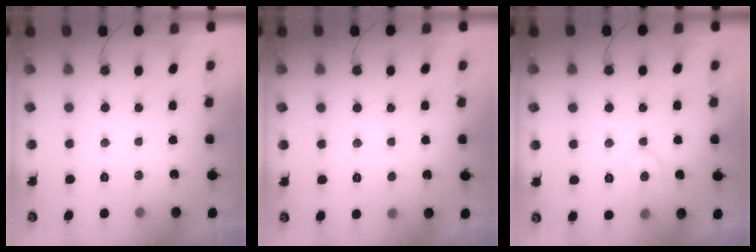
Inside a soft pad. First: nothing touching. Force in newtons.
{"total": 1.1, "press": 1.1, "slide": 0.1}
{"total": 5.3, "press": 5.3, "slide": 0.4}